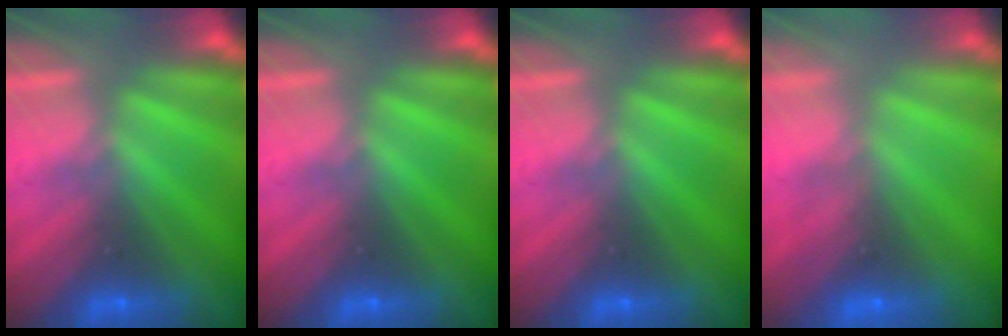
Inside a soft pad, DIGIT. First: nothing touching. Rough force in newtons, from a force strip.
{"total": 0.0}
{"total": 0.0}
{"total": 5.3}